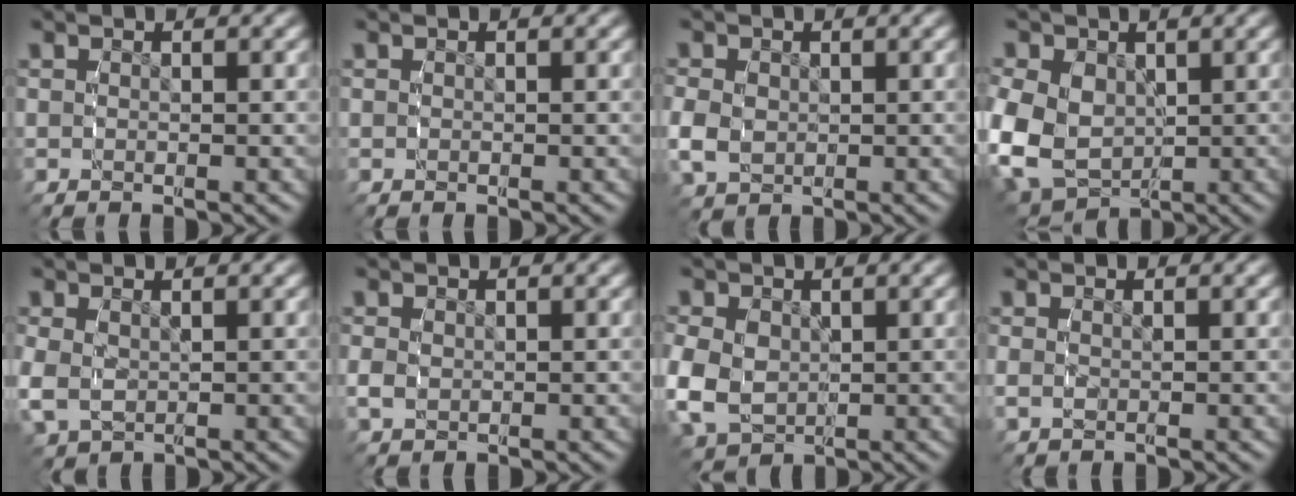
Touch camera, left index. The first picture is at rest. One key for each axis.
{"total": 0.0}
{"total": 3.6, "fx": -0.6, "fy": 3.2, "fz": 1.5, "tx": -0.049, "ty": -0.017, "tz": -0.001}
{"total": 8.9, "fx": -0.9, "fy": 7.6, "fz": 4.5, "tx": -0.137, "ty": -0.053, "tz": 0.003}
{"total": 3.0, "fx": -0.3, "fy": 2.4, "fz": 1.7, "tx": -0.061, "ty": -0.017, "tz": 0.009}
{"total": 2.0, "fx": -0.5, "fy": 1.8, "fz": 0.7, "tx": -0.026, "ty": -0.009, "tz": -0.004}
{"total": 6.7, "fx": -0.9, "fy": 5.8, "fz": 3.3, "tx": -0.104, "ty": -0.039, "tz": 0.002}
{"total": 1.7, "fx": -0.3, "fy": 1.3, "fz": 1.1, "tx": -0.033, "ty": -0.010, "tz": 0.001}